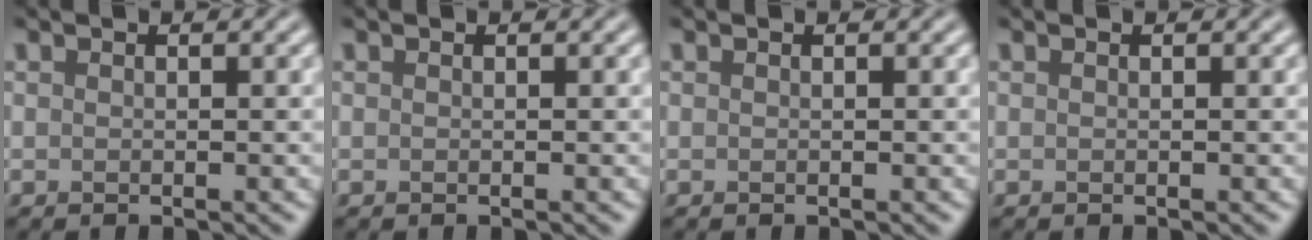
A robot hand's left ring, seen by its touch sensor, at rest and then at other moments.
{"total": 0.0}
{"total": 0.0}
{"total": 0.0}